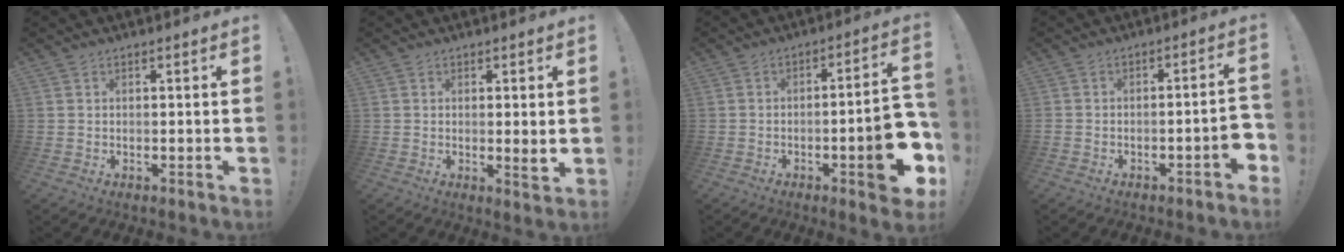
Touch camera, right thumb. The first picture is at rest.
{"total": 2.8, "force": [0.5, 0.1, 2.7], "torque": [-0.031, -0.013, 0.005]}
{"total": 13.8, "force": [-4.7, 3.0, 12.6], "torque": [-0.164, 0.014, -0.067]}
{"total": 5.1, "force": [-2.5, 0.7, 4.3], "torque": [-0.070, 0.007, -0.038]}